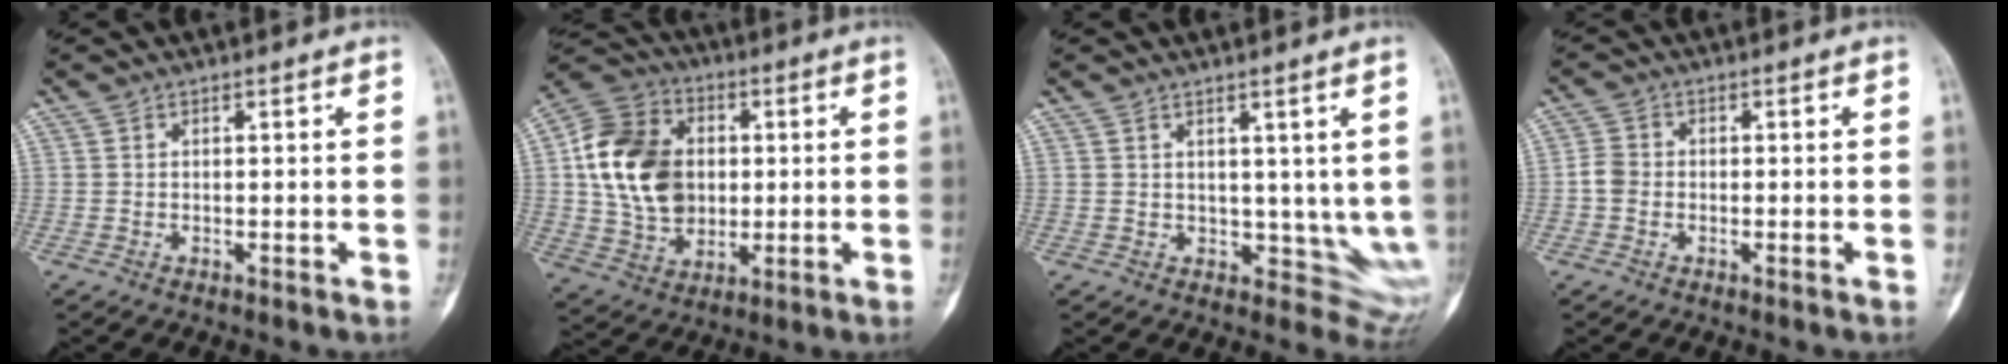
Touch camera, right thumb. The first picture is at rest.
{"total": 17.6, "force": [1.6, 13.3, 11.4], "torque": [-0.190, 0.011, 0.028]}
{"total": 6.2, "force": [1.7, 4.3, 4.2], "torque": [-0.020, -0.019, 0.035]}
{"total": 2.8, "force": [-0.9, 2.2, 1.5], "torque": [-0.023, 0.004, -0.026]}